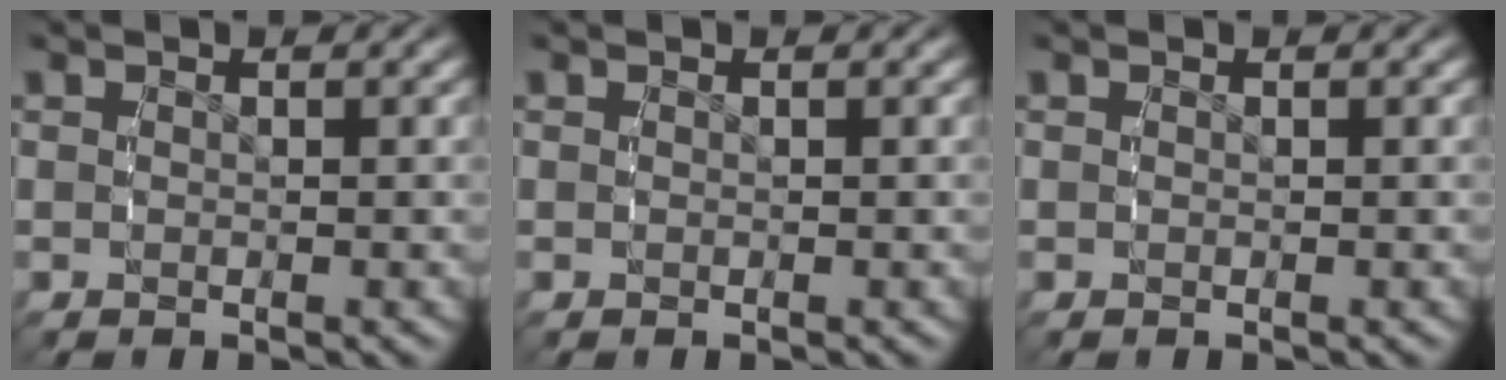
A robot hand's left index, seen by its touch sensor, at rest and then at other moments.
{"total": 0.0}
{"total": 0.0}